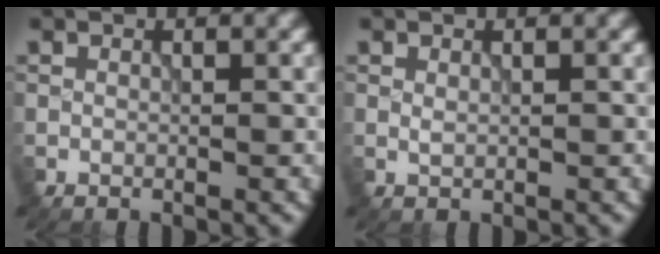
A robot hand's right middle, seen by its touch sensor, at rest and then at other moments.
{"total": 0.5, "force": [0.2, 0.3, 0.4], "torque": [-0.010, 0.000, 0.004]}